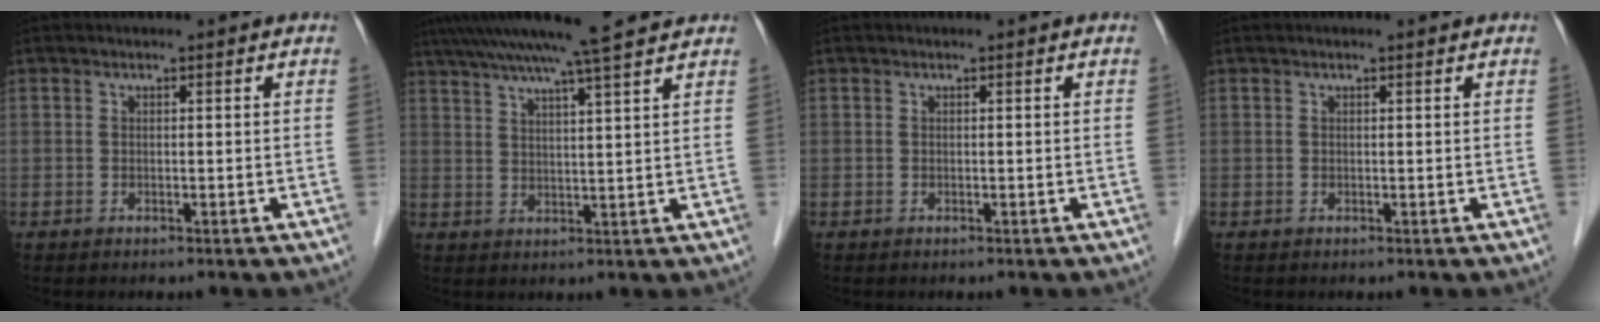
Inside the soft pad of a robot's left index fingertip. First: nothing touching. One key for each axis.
{"total": 12.3, "fx": 10.2, "fy": -0.7, "fz": 6.8, "tx": -0.117, "ty": 0.026, "tz": 0.145}
{"total": 0.0}
{"total": 0.7, "fx": 0.5, "fy": 0.0, "fz": 0.4, "tx": -0.010, "ty": 0.006, "tz": 0.008}